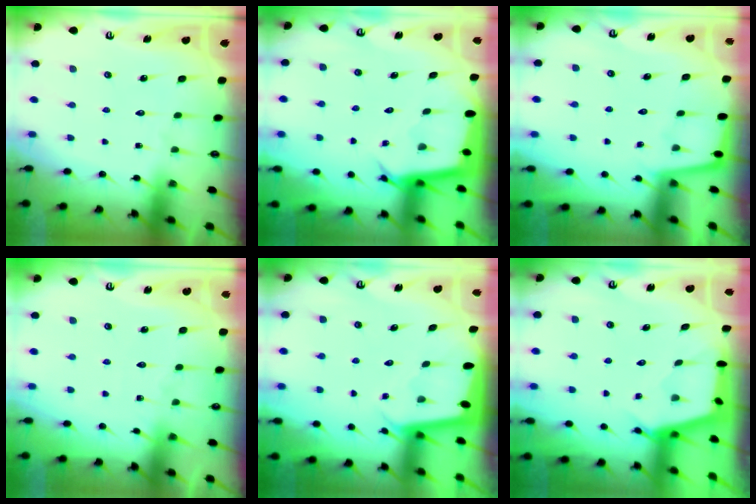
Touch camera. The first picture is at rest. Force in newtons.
{"total": 2.9, "press": 2.9, "slide": 0.1}
{"total": 1.7, "press": 1.7, "slide": 0.3}
{"total": 2.6, "press": 2.6, "slide": 0.4}
{"total": 2.0, "press": 2.0, "slide": 0.0}
{"total": 2.7, "press": 2.7, "slide": 0.4}